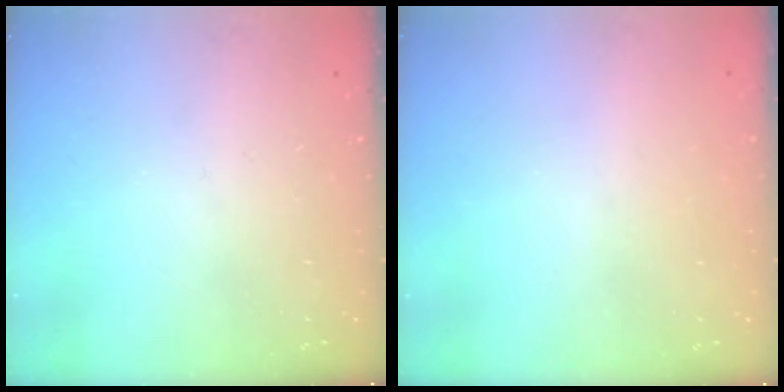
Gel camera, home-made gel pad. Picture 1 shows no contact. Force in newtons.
{"total": 0.9, "press": 0.9, "slide": 0.1}